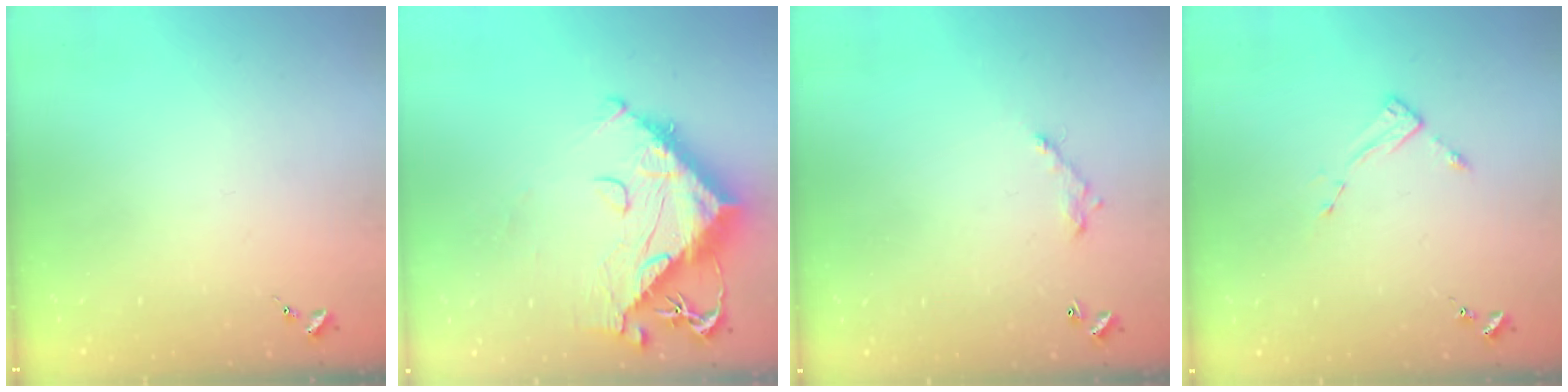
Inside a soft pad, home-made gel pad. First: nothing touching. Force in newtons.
{"total": 17.1, "press": 17.0, "slide": 1.9}
{"total": 5.2, "press": 5.2, "slide": 0.2}
{"total": 2.7, "press": 2.7, "slide": 0.4}